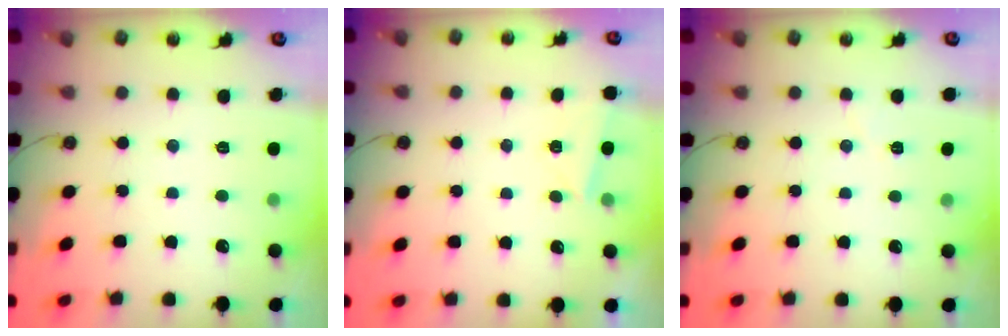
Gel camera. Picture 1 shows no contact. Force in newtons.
{"total": 3.1, "press": 2.1, "slide": 2.4}
{"total": 3.0, "press": 2.4, "slide": 1.7}